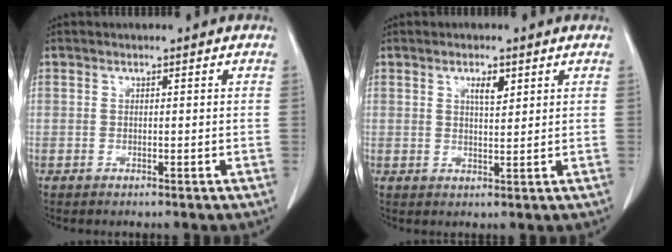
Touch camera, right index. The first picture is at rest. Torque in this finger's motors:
{"motor_torque": [0.31, 0.17, 0.07, 0.03]}